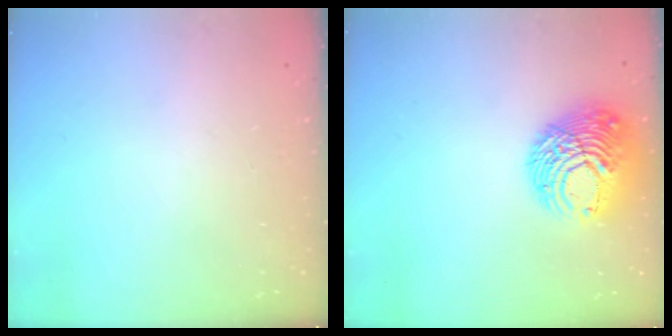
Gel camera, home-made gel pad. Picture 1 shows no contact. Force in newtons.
{"total": 12.5, "press": 12.5, "slide": 1.5}